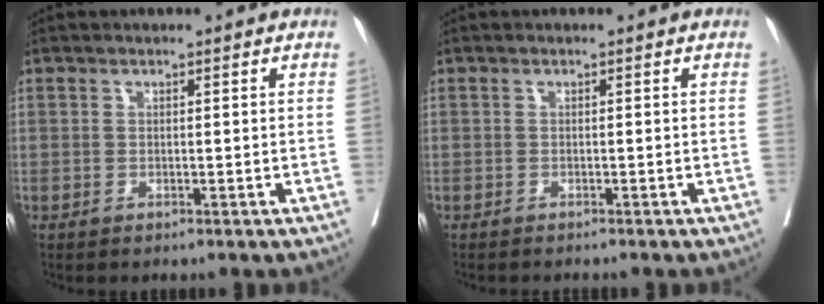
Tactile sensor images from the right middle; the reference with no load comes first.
{"total": 1.6, "force": [-1.5, 0.2, 0.5], "torque": [-0.009, -0.003, -0.019]}